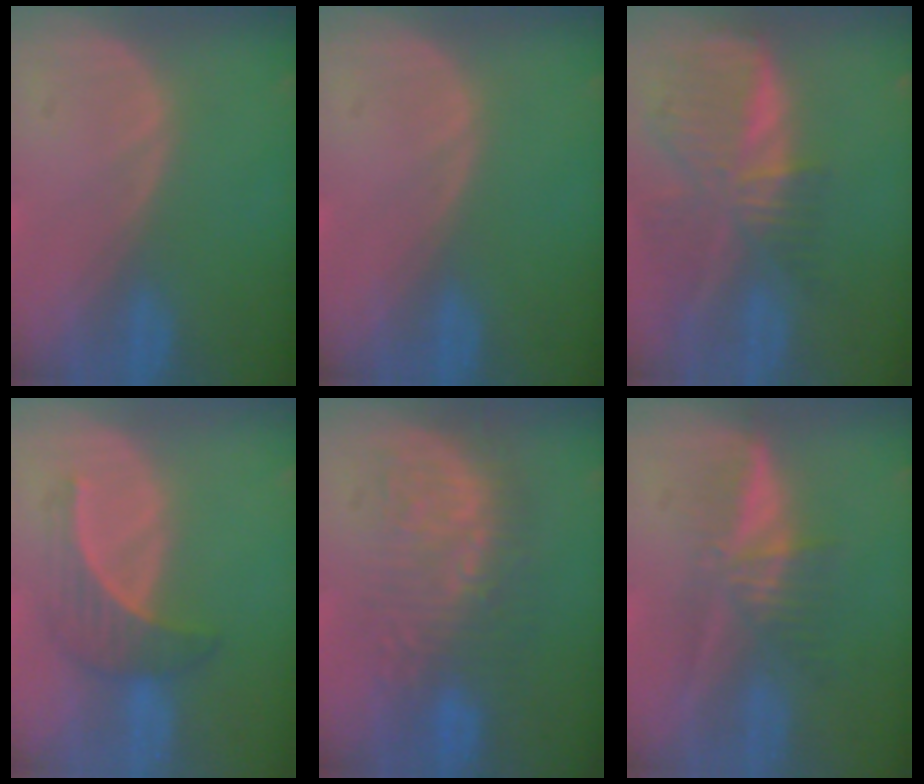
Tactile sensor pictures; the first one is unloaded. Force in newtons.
{"total": 0.0}
{"total": 9.1, "press": 8.0, "slide": 4.5}
{"total": 4.5, "press": 4.4, "slide": 0.8}
{"total": 8.8, "press": 8.7, "slide": 1.3}
{"total": 5.8, "press": 5.5, "slide": 2.0}